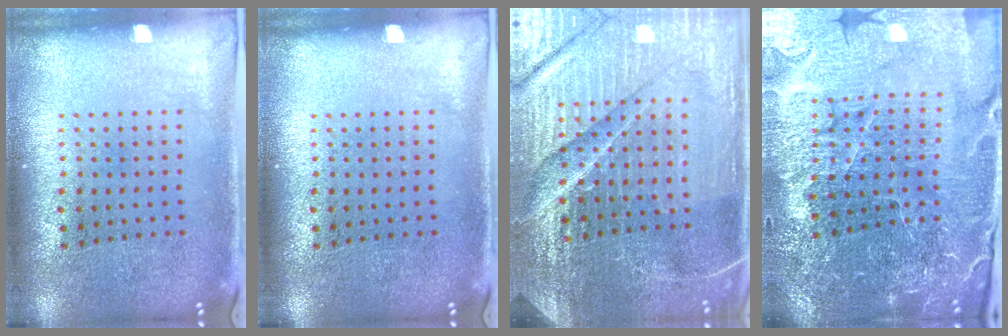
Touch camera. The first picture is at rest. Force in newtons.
{"total": 0.0}
{"total": 5.8, "press": 5.3, "slide": 2.4}
{"total": 5.3, "press": 5.0, "slide": 1.8}